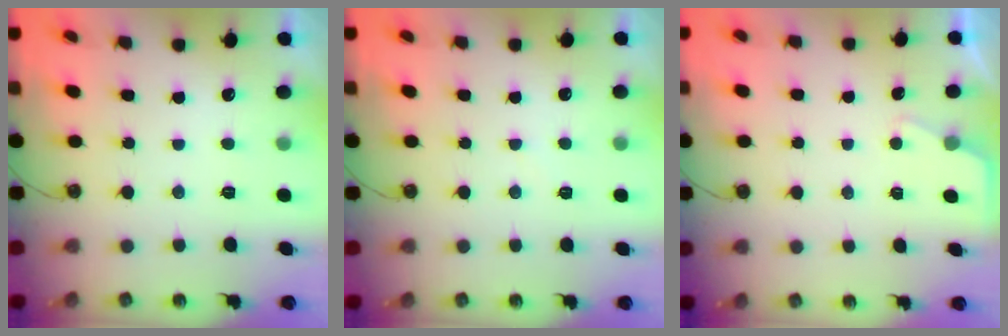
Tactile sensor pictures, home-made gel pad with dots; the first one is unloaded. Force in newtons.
{"total": 2.5, "press": 2.5, "slide": 0.3}
{"total": 2.3, "press": 2.3, "slide": 0.3}